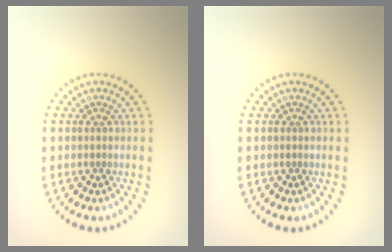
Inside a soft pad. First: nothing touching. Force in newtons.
{"total": 0.0}